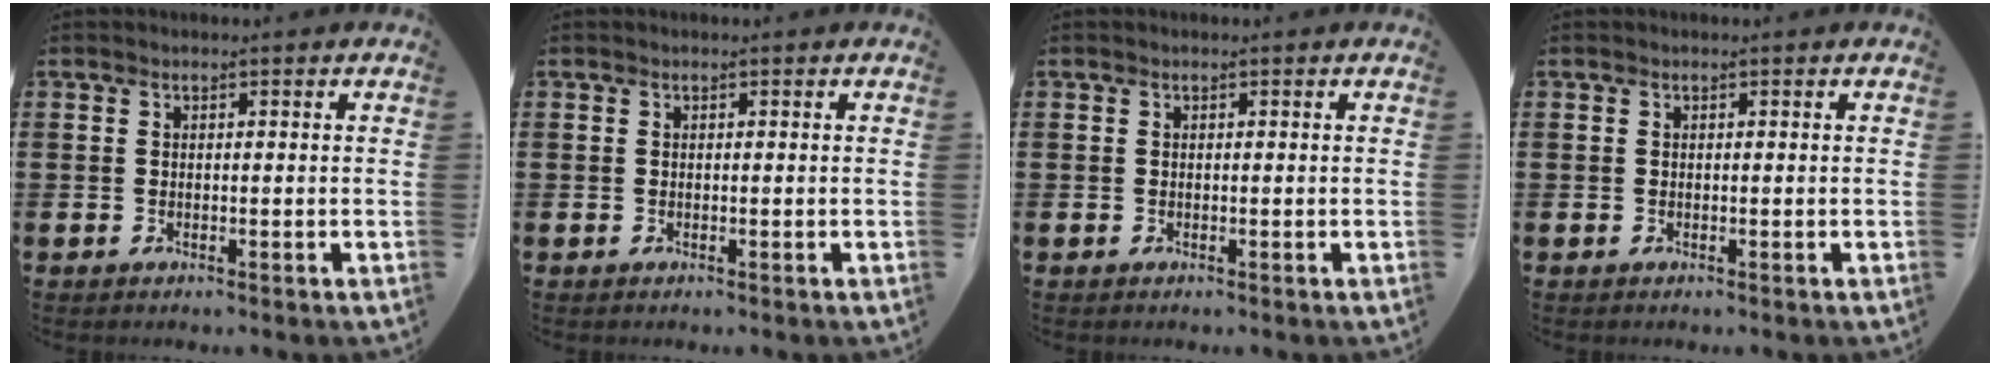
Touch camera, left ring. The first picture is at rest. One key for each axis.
{"total": 0.0}
{"total": 0.0}
{"total": 0.0}